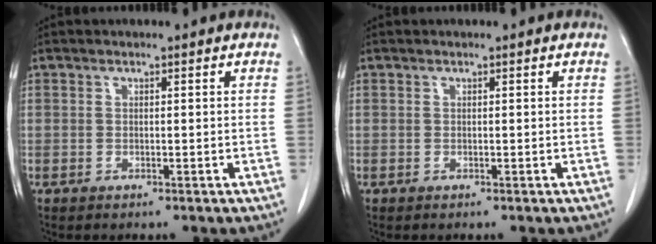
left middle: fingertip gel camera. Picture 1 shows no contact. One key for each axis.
{"total": 0.0}